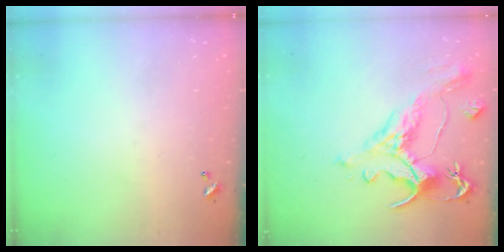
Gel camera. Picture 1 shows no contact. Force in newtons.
{"total": 1.6, "press": 0.7, "slide": 1.4}